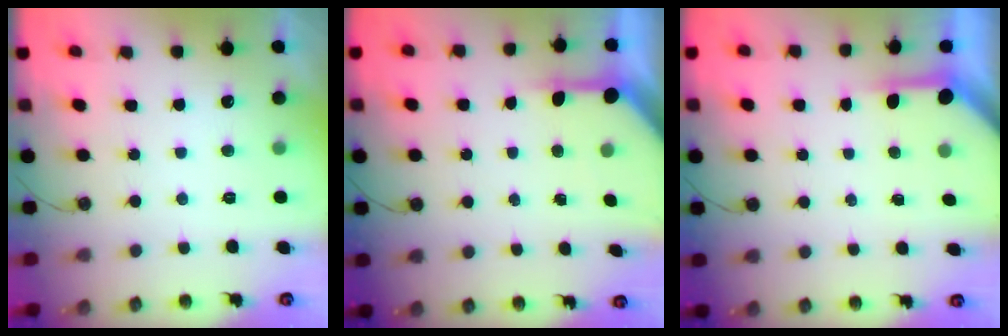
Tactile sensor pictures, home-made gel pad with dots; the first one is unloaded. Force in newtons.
{"total": 6.1, "press": 6.1, "slide": 0.5}
{"total": 3.8, "press": 3.8, "slide": 0.4}